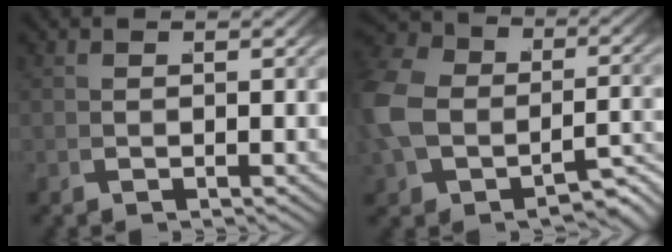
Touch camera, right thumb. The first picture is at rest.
{"total": 8.3, "force": [-1.5, 6.2, 5.2], "torque": [-0.132, -0.024, -0.009]}